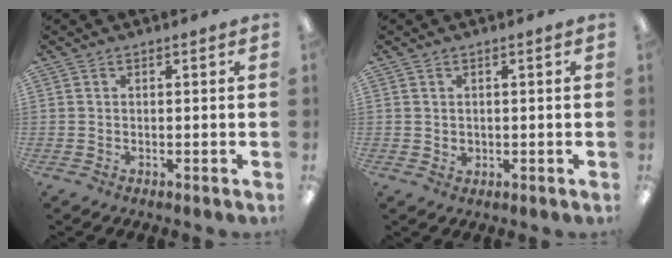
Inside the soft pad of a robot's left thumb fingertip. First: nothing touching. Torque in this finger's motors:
{"motor_torque": [-0.08, 0.06, 0.01, -0.02, -0.01]}